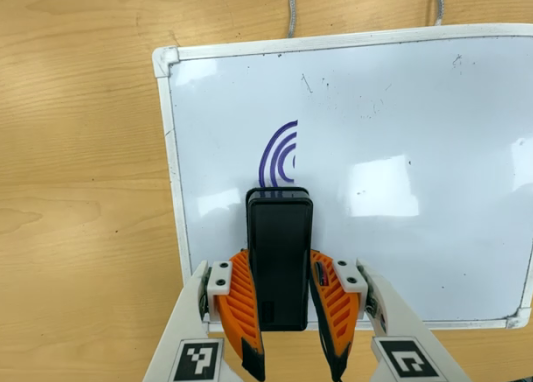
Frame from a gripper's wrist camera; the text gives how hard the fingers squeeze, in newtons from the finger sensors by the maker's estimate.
{"total": 8.3, "left": 6.2, "right": 10.3}